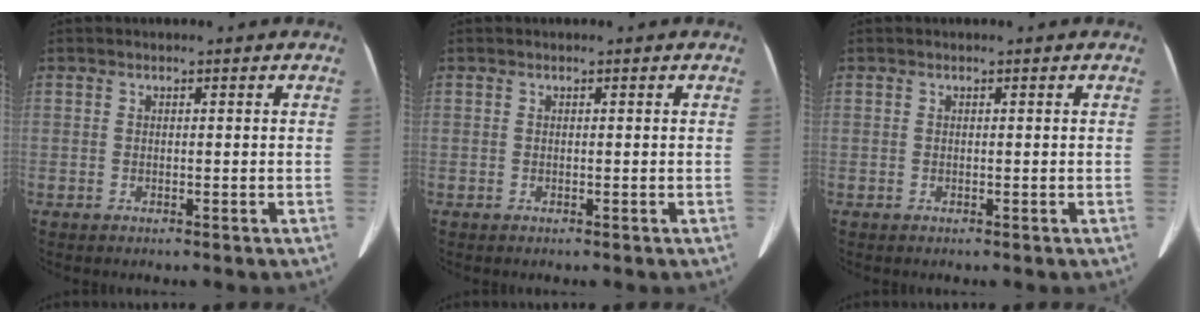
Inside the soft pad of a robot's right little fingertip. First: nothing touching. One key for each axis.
{"total": 0.0}
{"total": 0.0}